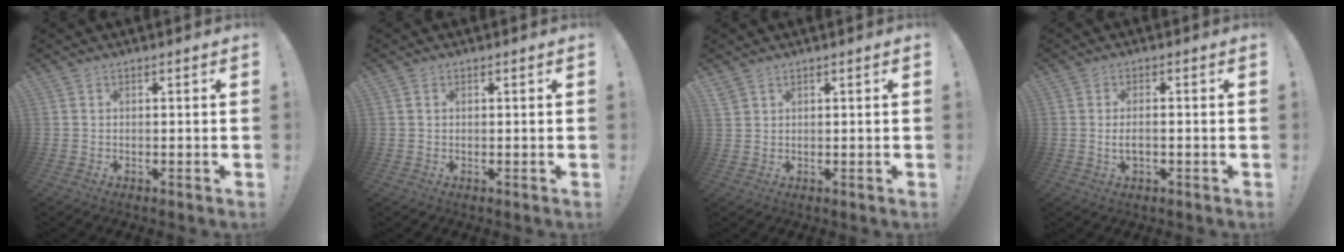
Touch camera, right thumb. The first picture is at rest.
{"total": 0.6, "force": [0.2, 0.5, 0.0], "torque": [-0.006, 0.004, 0.005]}
{"total": 2.1, "force": [1.6, 1.2, 0.6], "torque": [-0.010, -0.006, 0.032]}
{"total": 3.0, "force": [-0.7, 1.0, 2.8], "torque": [-0.055, 0.002, -0.015]}